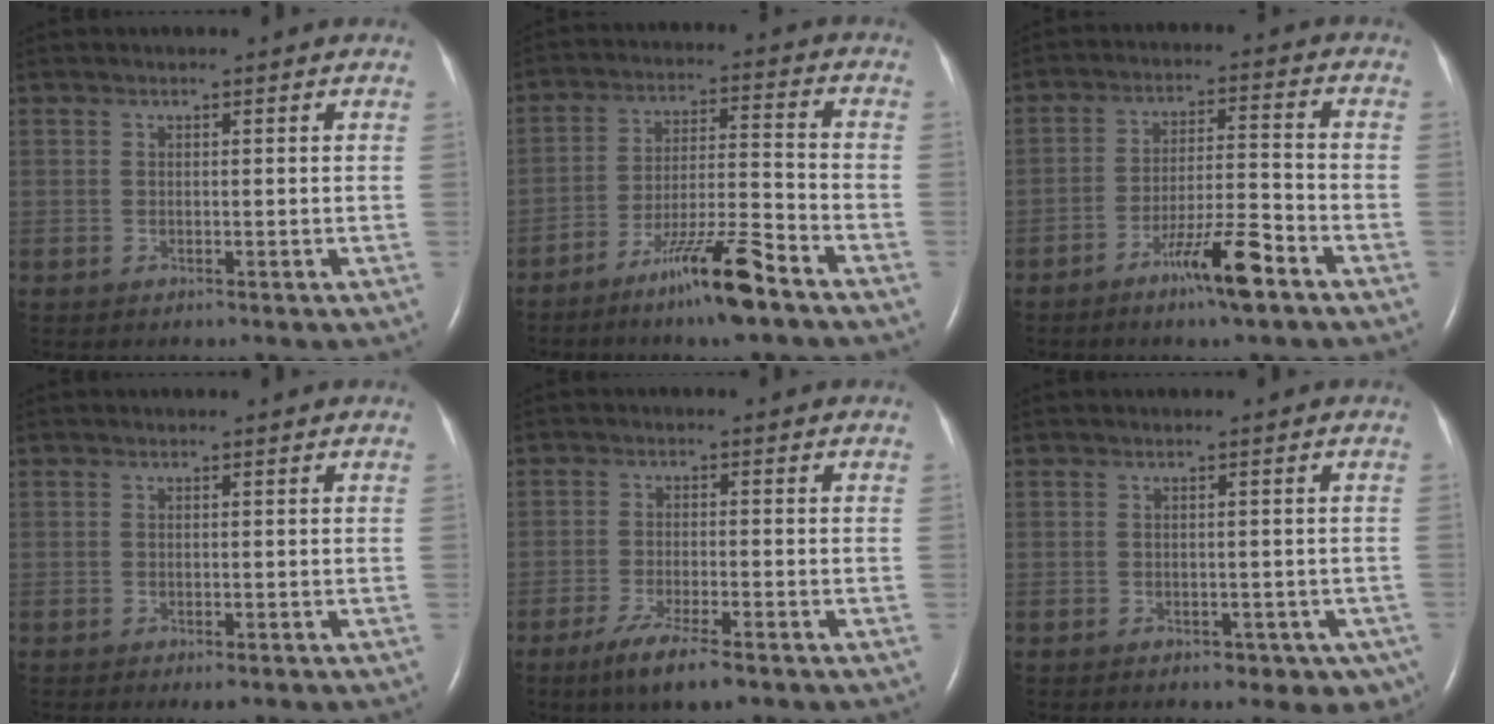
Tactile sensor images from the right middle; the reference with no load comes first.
{"total": 10.9, "force": [-7.6, 0.2, 7.8], "torque": [-0.139, -0.016, -0.138]}
{"total": 8.6, "force": [-5.5, 0.3, 6.6], "torque": [-0.119, -0.004, -0.095]}
{"total": 1.6, "force": [-1.0, 0.5, 1.1], "torque": [-0.014, -0.004, -0.009]}
{"total": 6.6, "force": [-4.4, 0.8, 5.0], "torque": [-0.099, -0.016, -0.071]}
{"total": 4.9, "force": [-2.8, 3.1, 2.6], "torque": [-0.018, 0.003, -0.031]}